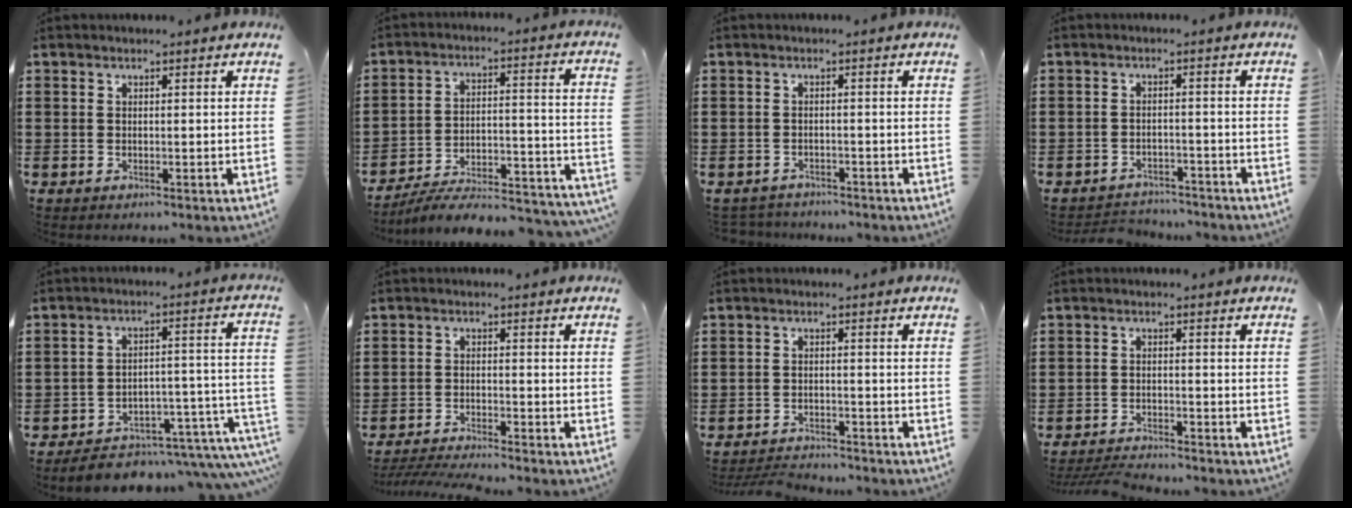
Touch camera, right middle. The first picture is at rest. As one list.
[{"total": 6.6, "force": [-6.1, 0.5, 2.4], "torque": [-0.029, -0.001, -0.120]}, {"total": 1.6, "force": [-1.6, 0.2, -0.1], "torque": [-0.006, -0.003, -0.035]}, {"total": 2.6, "force": [-2.6, 0.4, -0.1], "torque": [-0.009, -0.004, -0.057]}, {"total": 5.6, "force": [-4.7, 1.7, 2.7], "torque": [-0.042, 0.001, -0.086]}, {"total": 3.1, "force": [-3.0, -0.2, 0.8], "torque": [-0.021, -0.008, -0.063]}, {"total": 3.0, "force": [-2.9, 0.2, 0.3], "torque": [-0.011, -0.004, -0.061]}, {"total": 3.2, "force": [-3.2, 0.0, 0.6], "torque": [-0.020, -0.005, -0.067]}]